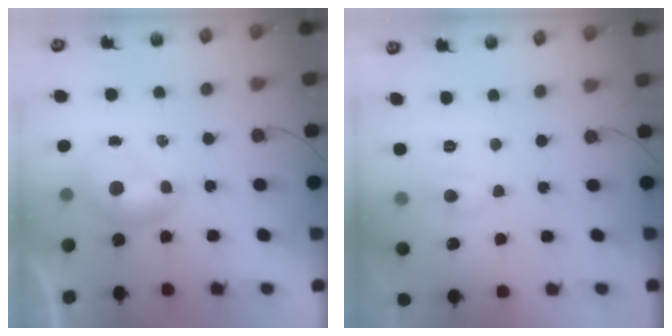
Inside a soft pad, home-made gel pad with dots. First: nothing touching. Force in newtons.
{"total": 3.5, "press": 3.4, "slide": 0.7}